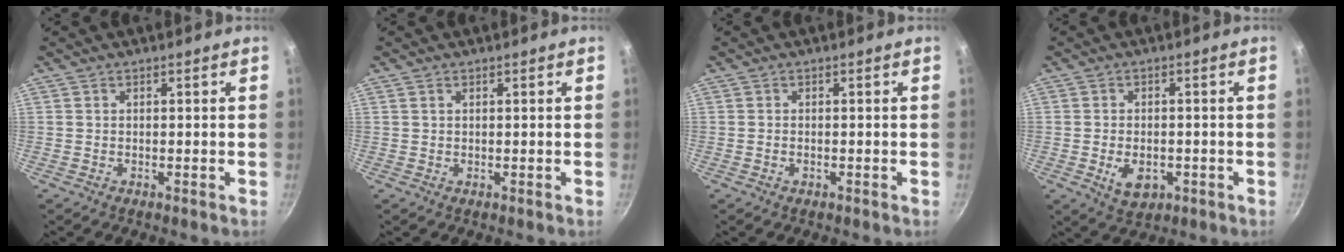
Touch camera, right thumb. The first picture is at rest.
{"total": 0.6, "force": [0.3, 0.3, 0.3], "torque": [-0.004, -0.001, 0.006]}
{"total": 0.7, "force": [-0.2, 0.5, 0.4], "torque": [-0.011, 0.005, -0.003]}
{"total": 5.5, "force": [-1.7, 3.6, 3.8], "torque": [-0.054, 0.001, -0.019]}